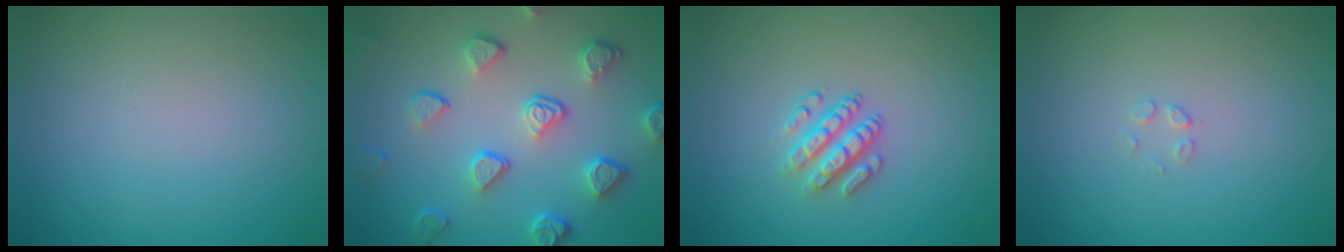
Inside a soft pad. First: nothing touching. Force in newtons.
{"total": 5.4, "press": 4.2, "slide": 3.4}
{"total": 2.9, "press": 2.5, "slide": 1.6}
{"total": 0.8, "press": 0.8, "slide": 0.0}